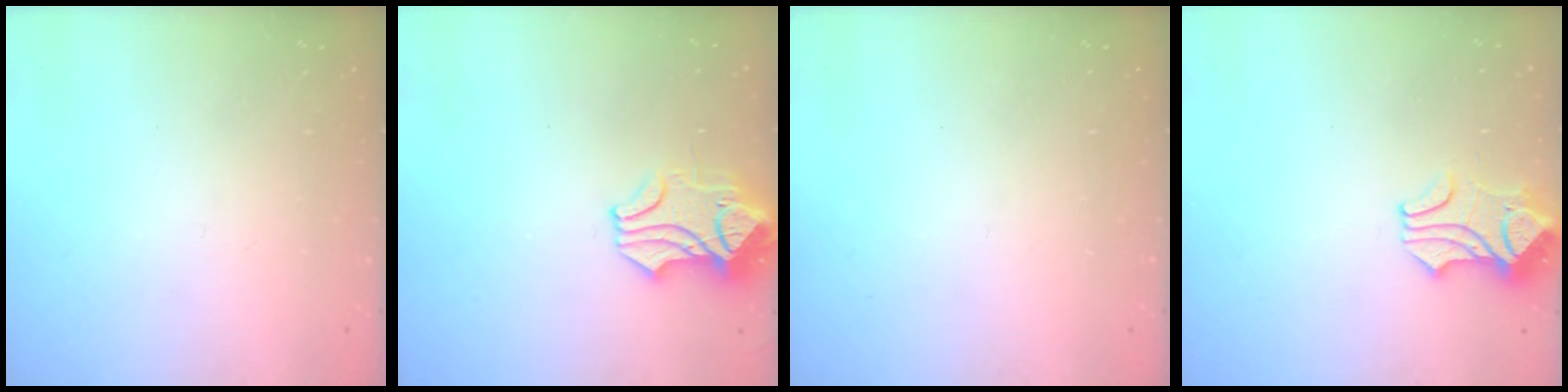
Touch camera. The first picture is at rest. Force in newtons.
{"total": 1.7, "press": 1.2, "slide": 1.3}
{"total": 0.0}
{"total": 2.0, "press": 1.7, "slide": 1.1}